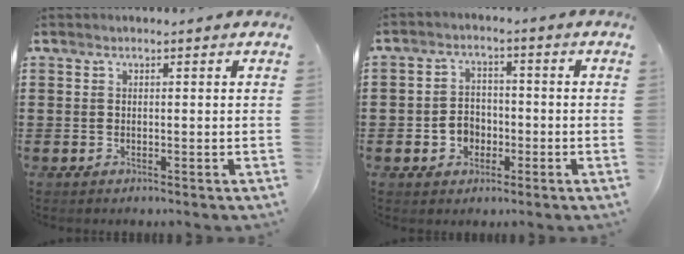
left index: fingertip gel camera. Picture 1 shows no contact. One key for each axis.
{"total": 3.9, "fx": -1.5, "fy": 3.2, "fz": 1.5, "tx": -0.037, "ty": 0.005, "tz": -0.033}